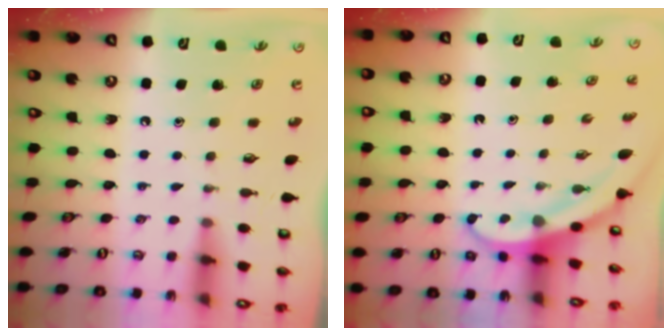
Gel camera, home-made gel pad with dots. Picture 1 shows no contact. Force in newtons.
{"total": 3.6, "press": 3.6, "slide": 0.1}